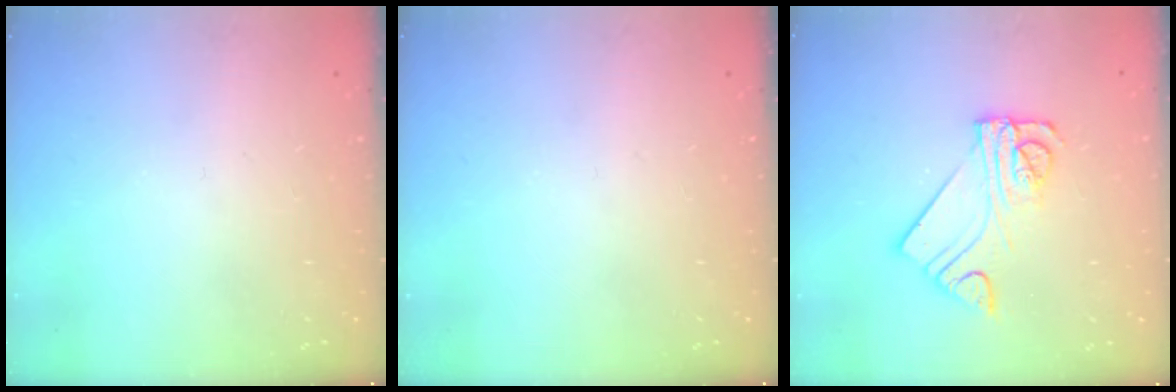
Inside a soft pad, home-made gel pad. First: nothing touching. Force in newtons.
{"total": 0.0}
{"total": 11.1, "press": 11.0, "slide": 1.2}